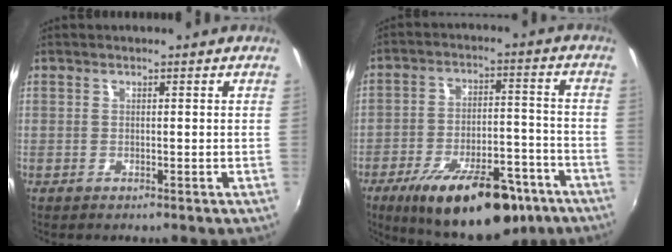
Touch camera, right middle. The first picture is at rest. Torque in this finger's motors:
{"motor_torque": [1.12, -1.02, 0.99, 0.21]}